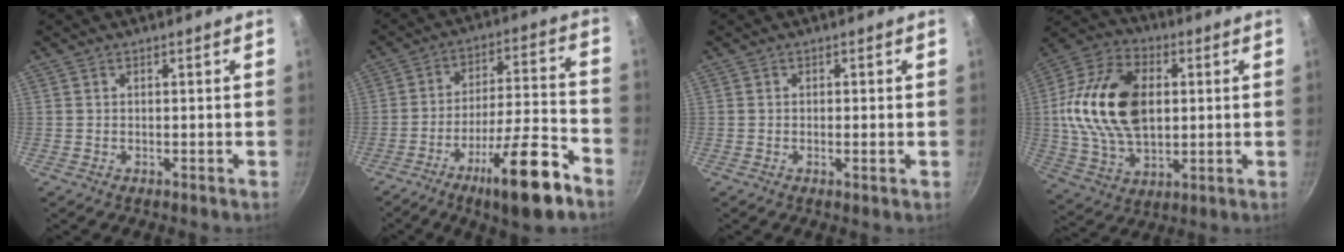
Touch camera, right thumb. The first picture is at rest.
{"total": 16.8, "force": [-9.9, 3.7, 13.0], "torque": [-0.191, 0.059, -0.151]}
{"total": 1.3, "force": [-0.2, 0.3, 1.2], "torque": [-0.022, -0.001, -0.005]}
{"total": 20.9, "force": [2.4, 13.4, 15.8], "torque": [-0.279, 0.007, 0.038]}